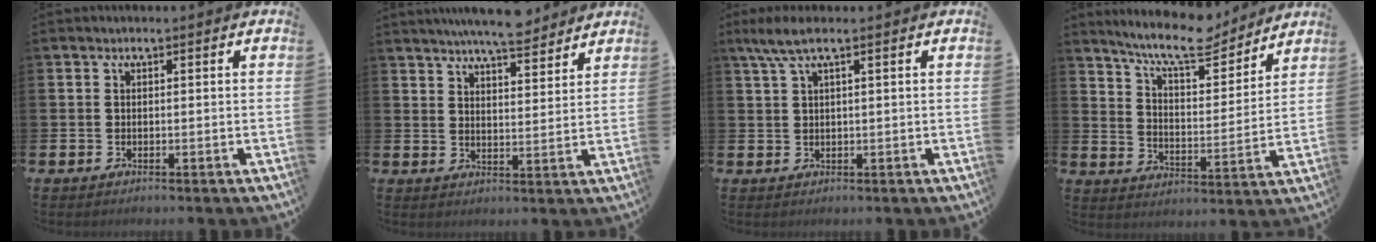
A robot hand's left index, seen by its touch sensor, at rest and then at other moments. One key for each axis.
{"total": 6.6, "fx": 6.4, "fy": 0.5, "fz": 1.6, "tx": -0.036, "ty": -0.030, "tz": 0.113}
{"total": 3.4, "fx": 1.8, "fy": 0.6, "fz": 2.9, "tx": -0.063, "ty": 0.007, "tz": 0.033}
{"total": 10.0, "fx": 9.1, "fy": 1.9, "fz": 3.8, "tx": -0.096, "ty": -0.050, "tz": 0.159}